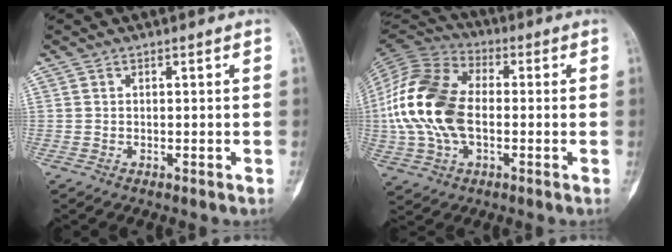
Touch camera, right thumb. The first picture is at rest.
{"total": 18.1, "force": [-0.9, 11.4, 14.1], "torque": [-0.290, 0.022, -0.021]}